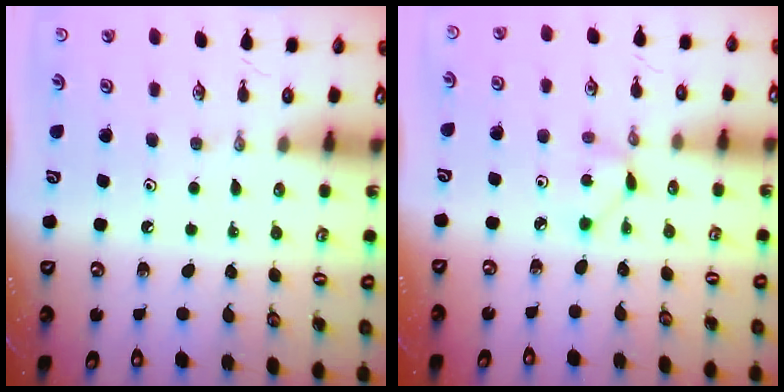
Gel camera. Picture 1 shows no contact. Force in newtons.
{"total": 1.7, "press": 1.7, "slide": 0.3}